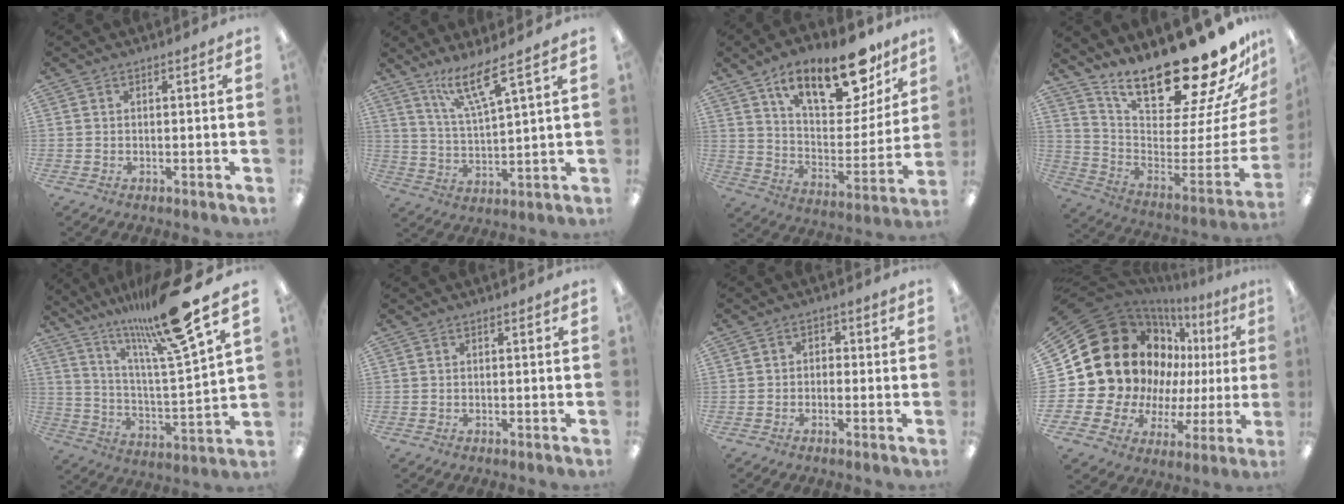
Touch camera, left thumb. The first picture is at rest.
{"total": 10.6, "force": [7.6, 1.5, 7.3], "torque": [-0.144, -0.033, 0.131]}
{"total": 22.0, "force": [14.8, 9.2, 13.5], "torque": [-0.196, -0.086, 0.247]}
{"total": 23.0, "force": [19.0, 4.9, 12.1], "torque": [-0.180, -0.163, 0.315]}
{"total": 22.9, "force": [17.8, 2.2, 14.2], "torque": [-0.246, -0.097, 0.279]}
{"total": 0.0}
{"total": 2.2, "force": [-1.5, 1.5, 0.5], "torque": [-0.008, 0.010, -0.031]}
{"total": 25.9, "force": [8.3, 20.4, 13.6], "torque": [-0.275, -0.067, 0.193]}